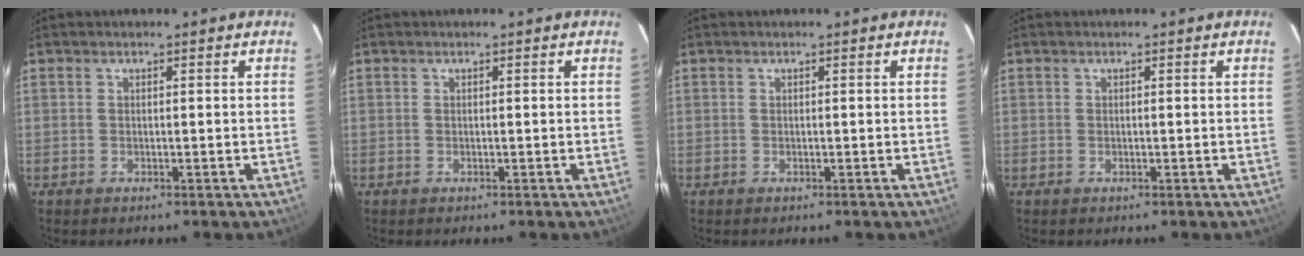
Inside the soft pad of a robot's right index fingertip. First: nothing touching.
{"total": 0.0}
{"total": 0.0}
{"total": 0.0}